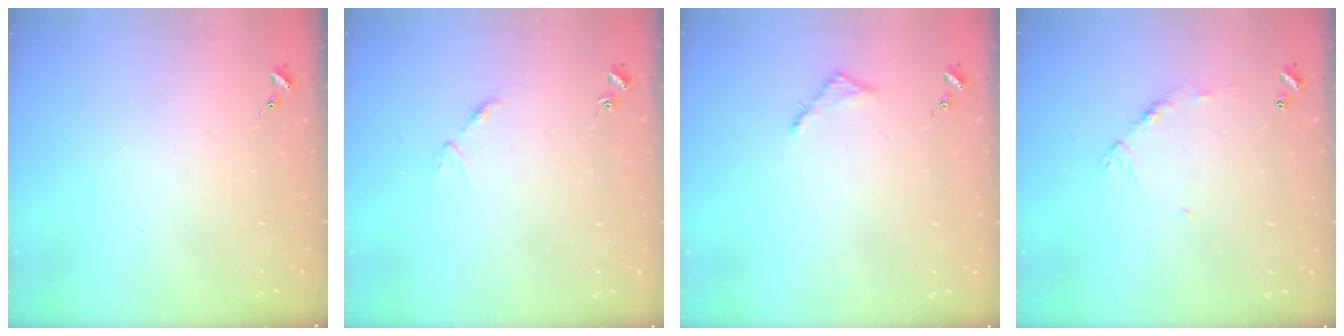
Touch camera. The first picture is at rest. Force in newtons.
{"total": 3.9, "press": 3.9, "slide": 0.5}
{"total": 2.7, "press": 2.7, "slide": 0.3}
{"total": 6.5, "press": 6.5, "slide": 0.4}